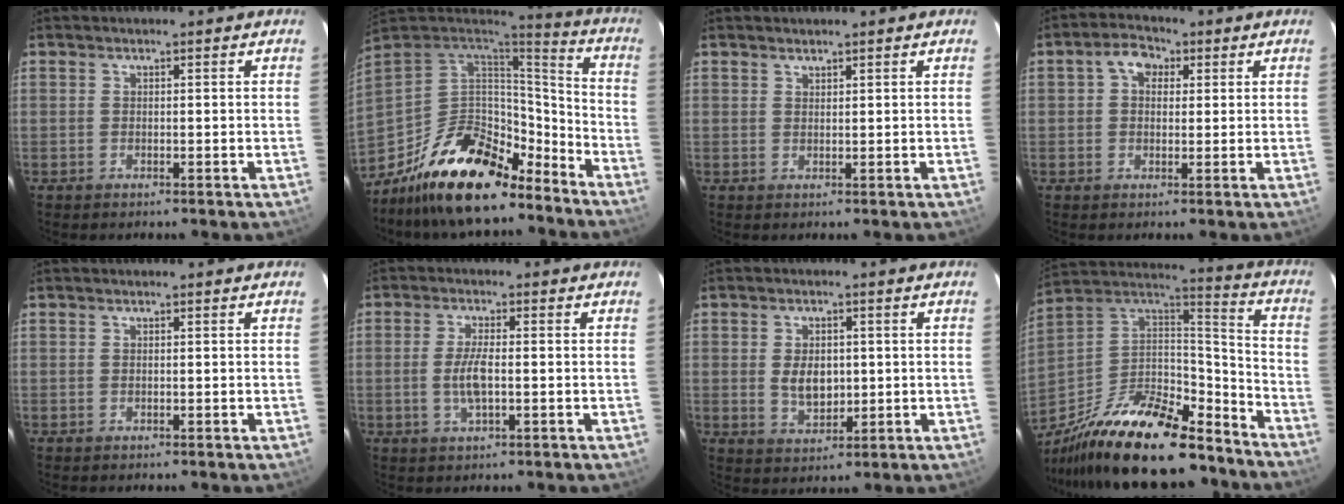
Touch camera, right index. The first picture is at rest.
{"total": 21.7, "force": [-15.1, 9.6, 12.1], "torque": [-0.242, 0.007, -0.245]}
{"total": 0.8, "force": [0.8, 0.2, 0.1], "torque": [-0.002, 0.001, 0.016]}
{"total": 4.5, "force": [1.2, 3.5, 2.5], "torque": [-0.044, 0.021, 0.018]}
{"total": 0.0}
{"total": 4.9, "force": [-0.8, 1.4, 4.7], "torque": [-0.092, -0.001, -0.013]}
{"total": 6.4, "force": [-0.1, 4.1, 4.9], "torque": [-0.091, -0.003, 0.006]}
{"total": 31.0, "force": [-22.8, 10.8, 18.1], "torque": [-0.340, -0.011, -0.357]}